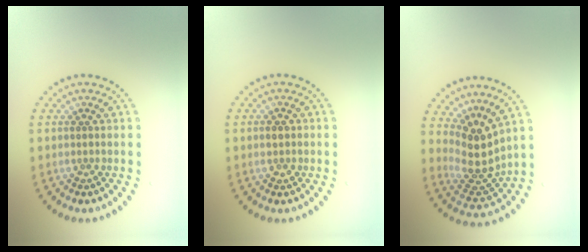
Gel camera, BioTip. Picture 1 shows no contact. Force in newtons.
{"total": 1.5, "press": 1.5, "slide": 0.1}
{"total": 3.9, "press": 2.8, "slide": 2.6}